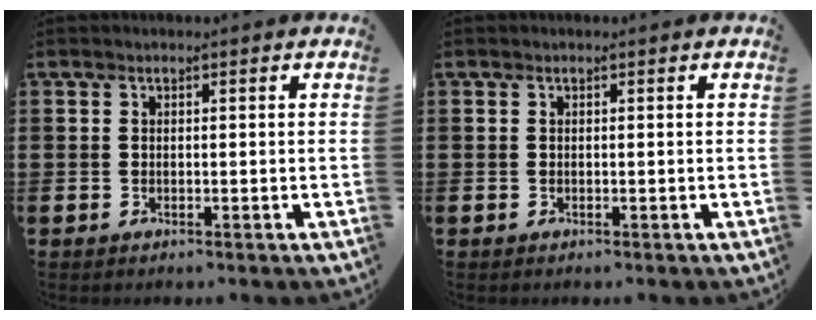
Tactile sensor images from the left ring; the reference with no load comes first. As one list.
[{"total": 0.0}]